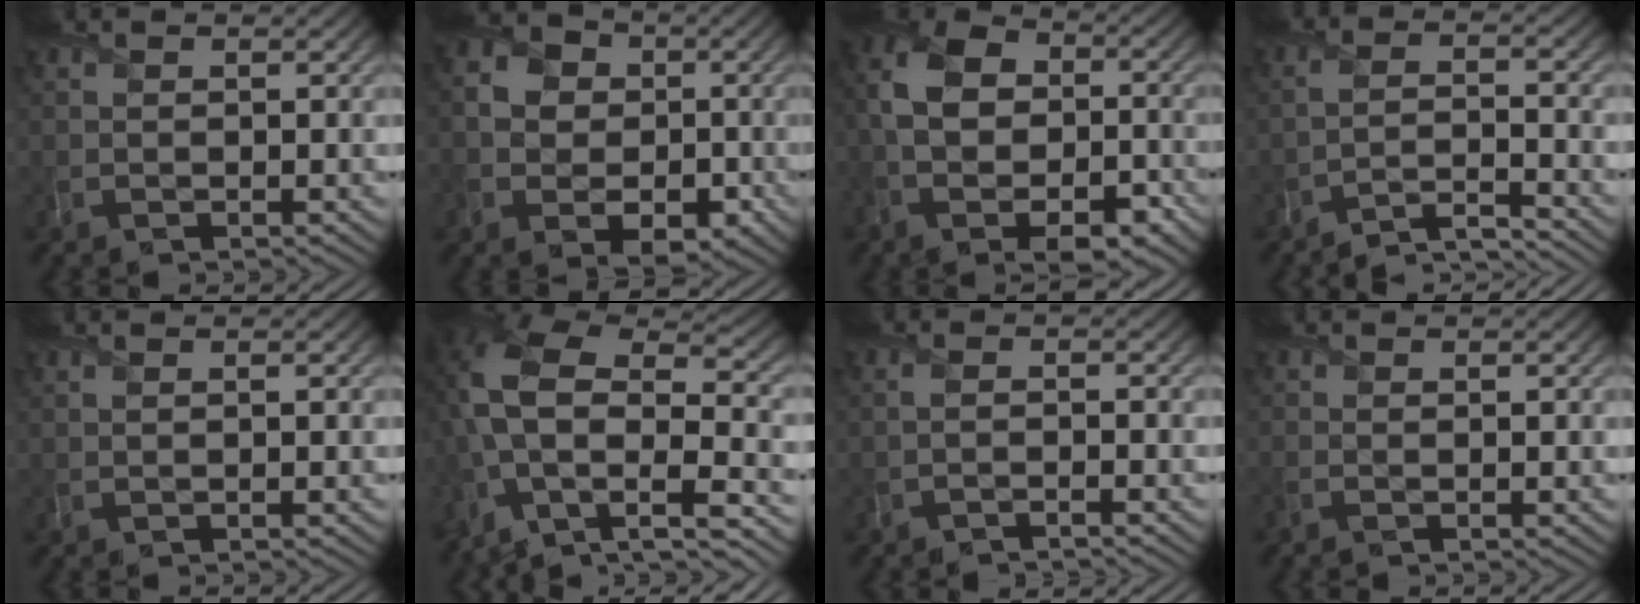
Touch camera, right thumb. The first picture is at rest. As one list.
[{"total": 9.7, "force": [-2.1, 7.9, 5.2], "torque": [-0.116, -0.033, -0.042]}, {"total": 14.2, "force": [-4.2, 9.2, 10.0], "torque": [-0.193, -0.024, -0.052]}, {"total": 6.0, "force": [-5.1, 0.9, 3.1], "torque": [-0.051, 0.007, -0.098]}, {"total": 0.7, "force": [0.0, 0.0, 0.7], "torque": [-0.013, 0.003, -0.001]}, {"total": 17.0, "force": [-3.7, 10.4, 12.9], "torque": [-0.280, -0.026, -0.029]}, {"total": 1.9, "force": [-1.4, 0.3, 1.3], "torque": [-0.018, 0.001, -0.040]}, {"total": 0.8, "force": [-0.6, 0.1, 0.6], "torque": [-0.015, -0.003, -0.016]}]